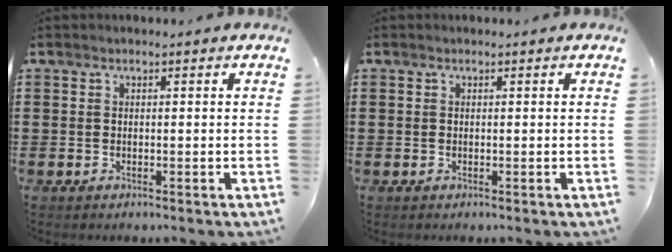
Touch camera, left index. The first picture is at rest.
{"total": 0.0}